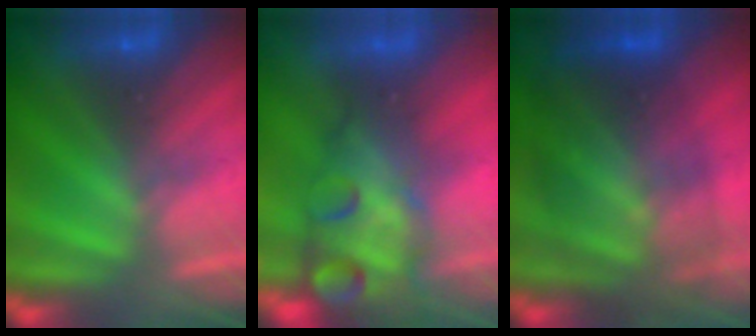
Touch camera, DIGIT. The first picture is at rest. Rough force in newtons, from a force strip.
{"total": 7.1}
{"total": 10.6}